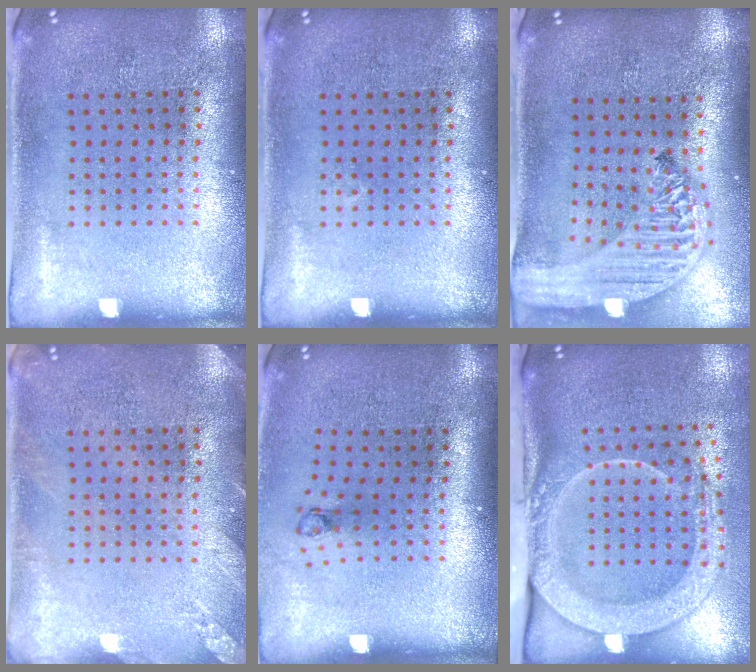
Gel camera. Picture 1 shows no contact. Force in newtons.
{"total": 0.0}
{"total": 3.2, "press": 2.5, "slide": 2.0}
{"total": 1.6, "press": 1.6, "slide": 0.2}
{"total": 0.8, "press": 0.3, "slide": 0.7}
{"total": 2.8, "press": 2.2, "slide": 1.8}